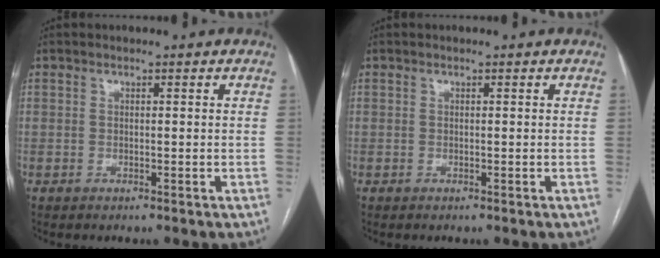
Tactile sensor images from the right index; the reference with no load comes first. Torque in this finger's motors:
{"motor_torque": [0.00, 0.00, 0.00, 0.00]}